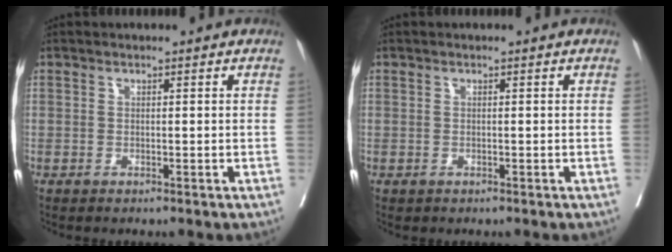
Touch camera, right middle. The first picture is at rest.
{"total": 0.0}